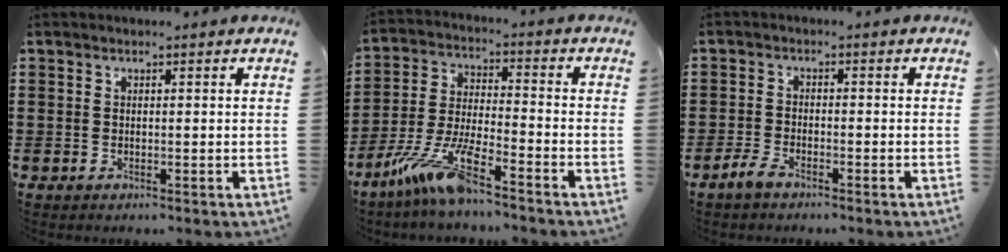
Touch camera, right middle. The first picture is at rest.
{"total": 10.3, "force": [-7.8, 0.7, 6.7], "torque": [-0.154, -0.008, -0.160]}
{"total": 3.0, "force": [-2.3, 1.1, 1.5], "torque": [-0.048, 0.000, -0.052]}